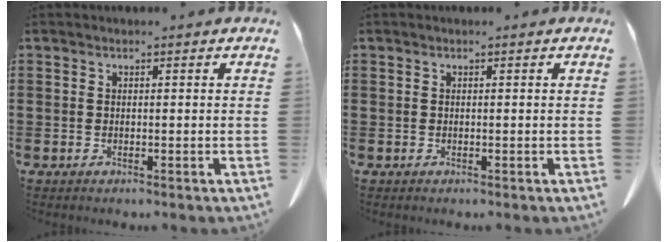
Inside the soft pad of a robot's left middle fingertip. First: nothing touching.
{"total": 0.0}